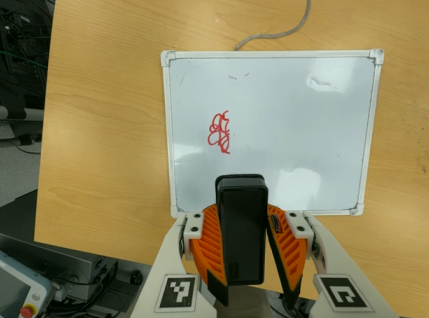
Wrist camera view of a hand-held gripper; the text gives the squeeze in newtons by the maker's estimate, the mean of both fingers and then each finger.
{"total": 9.2, "left": 8.9, "right": 9.5}